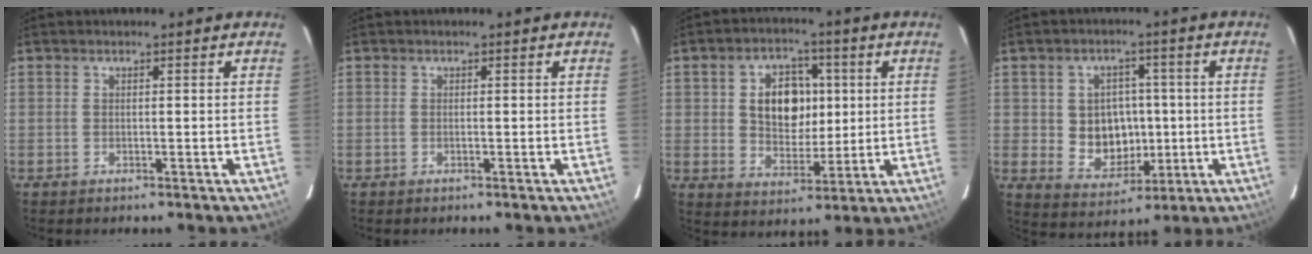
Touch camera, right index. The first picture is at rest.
{"total": 0.0}
{"total": 10.7, "force": [1.8, 7.6, 7.2], "torque": [-0.132, 0.014, 0.040]}
{"total": 9.3, "force": [-0.4, 8.2, 4.4], "torque": [-0.098, 0.009, 0.012]}